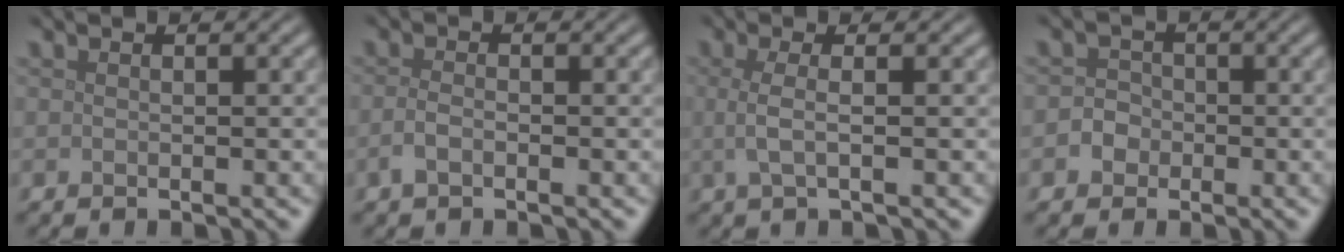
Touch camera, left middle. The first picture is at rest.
{"total": 1.4, "force": [-0.6, 0.7, 1.1], "torque": [-0.025, -0.001, -0.016]}
{"total": 2.5, "force": [0.0, 0.8, 2.4], "torque": [-0.047, 0.000, -0.002]}
{"total": 1.9, "force": [-0.6, 1.7, 0.5], "torque": [0.008, 0.003, -0.019]}